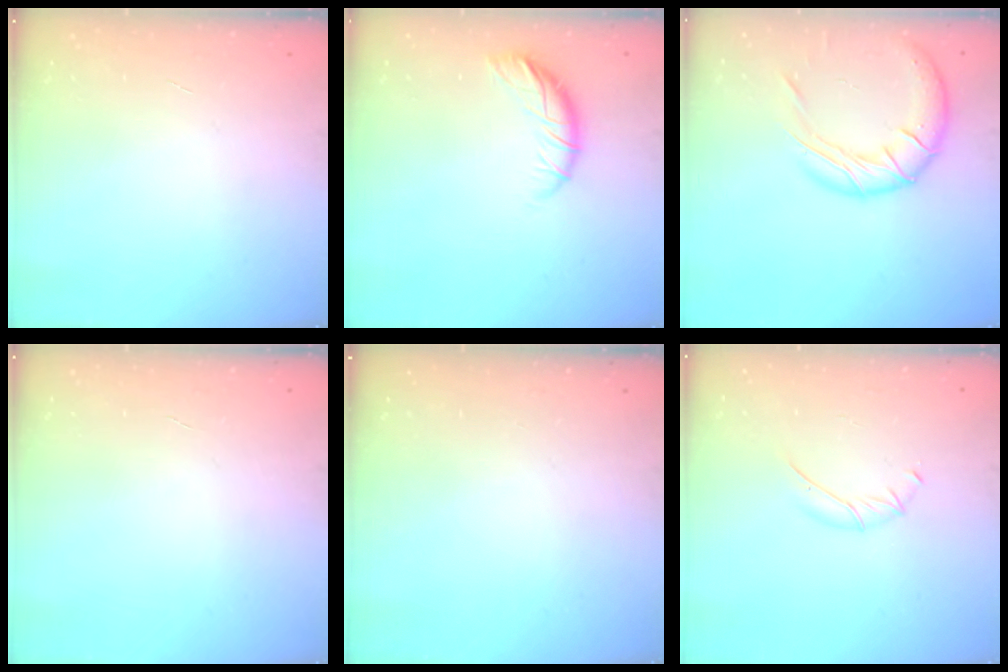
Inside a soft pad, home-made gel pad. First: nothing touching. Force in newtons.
{"total": 9.0, "press": 8.9, "slide": 0.6}
{"total": 16.9, "press": 16.6, "slide": 3.2}
{"total": 0.0}
{"total": 0.0}
{"total": 6.2, "press": 6.0, "slide": 1.6}